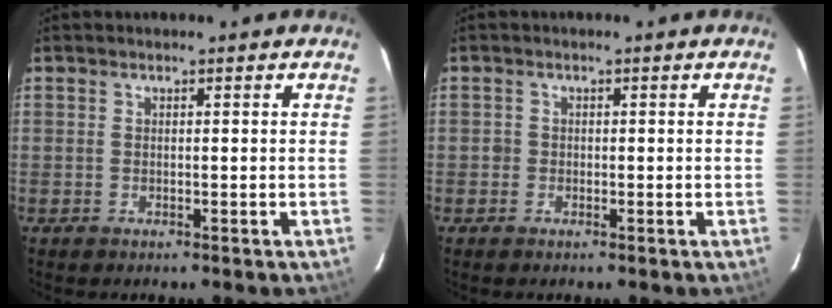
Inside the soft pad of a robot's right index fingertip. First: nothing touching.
{"total": 1.1, "force": [-0.4, 1.0, 0.1], "torque": [0.000, 0.002, -0.007]}